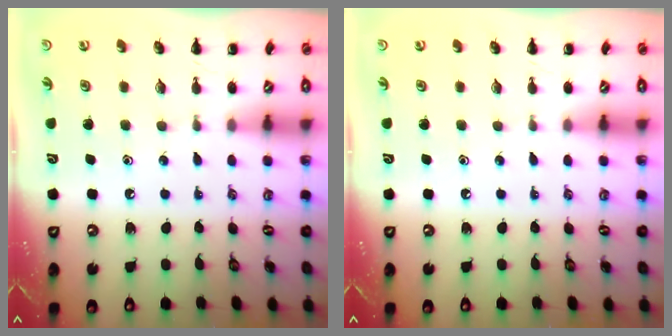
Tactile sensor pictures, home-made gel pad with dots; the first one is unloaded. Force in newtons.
{"total": 0.0}